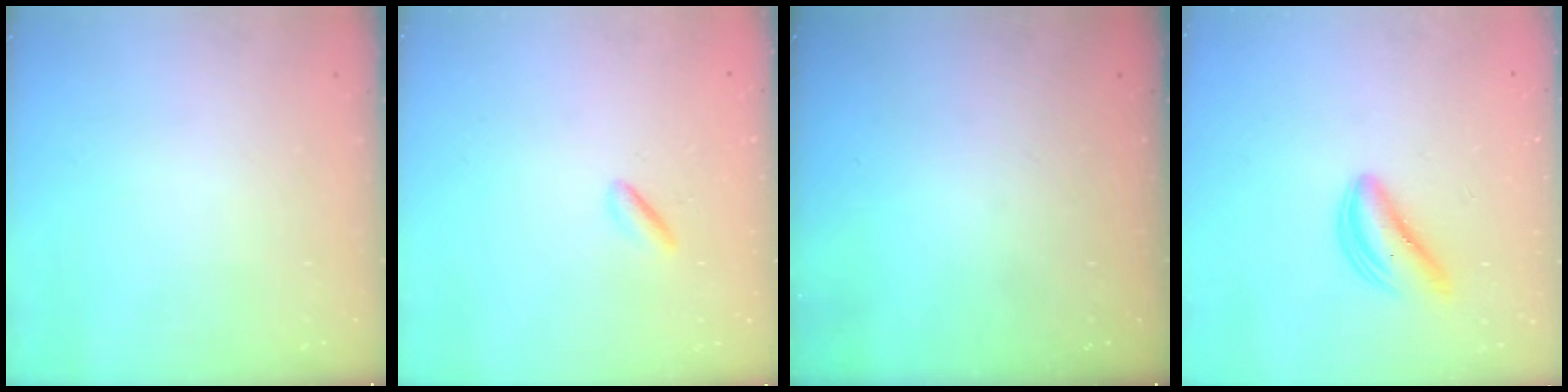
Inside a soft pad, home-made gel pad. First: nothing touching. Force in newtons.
{"total": 1.9, "press": 1.7, "slide": 0.7}
{"total": 0.0}
{"total": 4.7, "press": 4.7, "slide": 0.4}